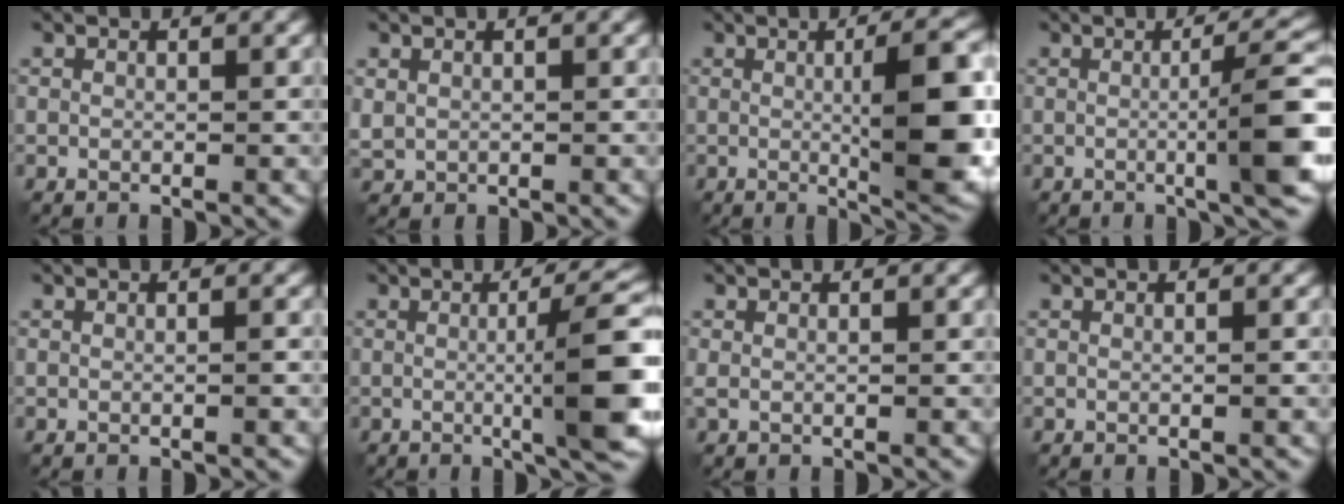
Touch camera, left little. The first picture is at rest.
{"total": 0.9, "force": [0.4, 0.7, 0.3], "torque": [-0.011, -0.001, 0.013]}
{"total": 10.2, "force": [-0.2, 2.4, 9.9], "torque": [-0.123, 0.002, -0.002]}
{"total": 6.3, "force": [-0.5, 1.1, 6.2], "torque": [-0.085, 0.007, -0.011]}
{"total": 0.9, "force": [-0.2, 0.2, 0.8], "torque": [-0.011, -0.001, -0.007]}
{"total": 8.1, "force": [-0.3, 1.5, 8.0], "torque": [-0.102, 0.008, -0.006]}
{"total": 0.5, "force": [0.3, 0.2, 0.4], "torque": [-0.012, -0.002, 0.005]}
{"total": 0.6, "force": [-0.1, 0.2, 0.5], "torque": [-0.006, -0.001, -0.004]}